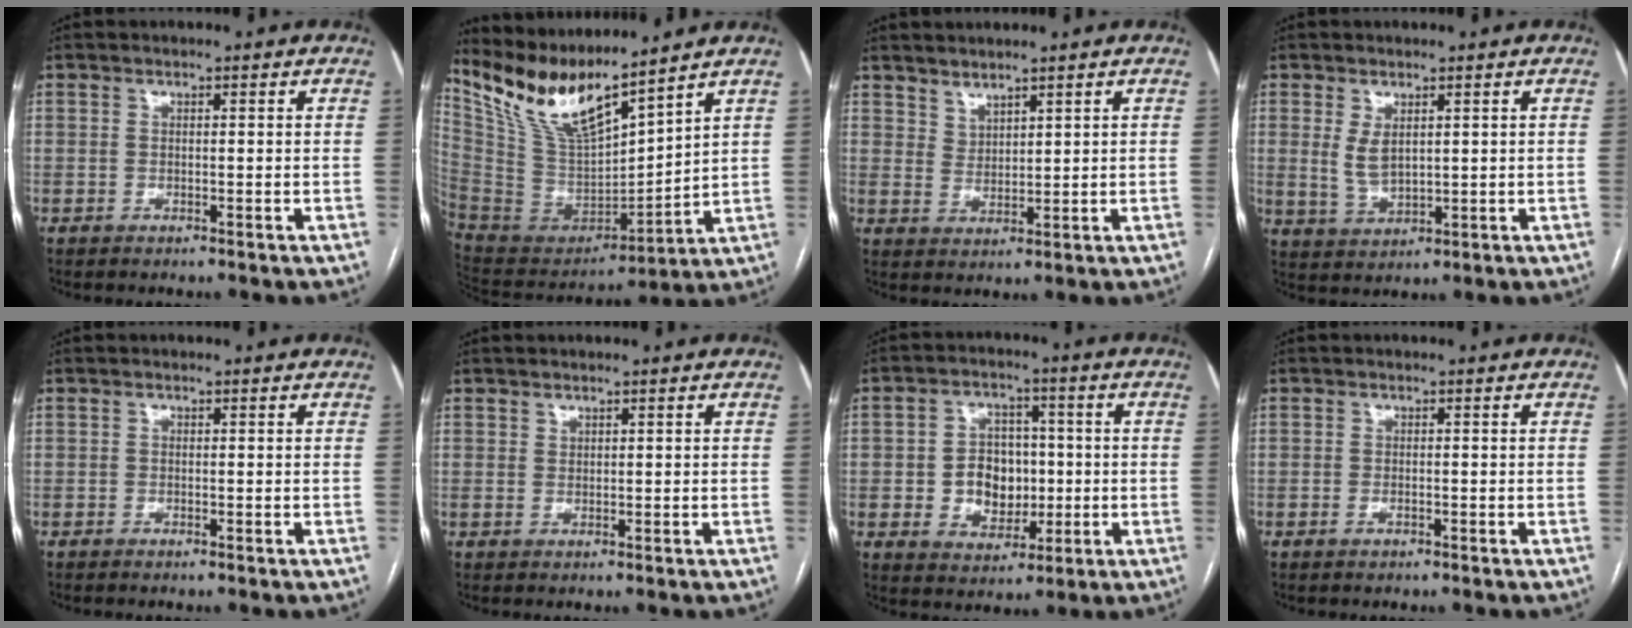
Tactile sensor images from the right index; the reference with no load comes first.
{"total": 15.0, "force": [12.7, 1.7, 7.7], "torque": [-0.158, -0.010, 0.261]}
{"total": 2.9, "force": [2.7, 1.0, 0.5], "torque": [-0.005, -0.001, 0.055]}
{"total": 4.0, "force": [1.2, 2.1, 3.2], "torque": [-0.070, -0.003, 0.036]}
{"total": 0.0}
{"total": 0.7, "force": [0.6, 0.3, 0.1], "torque": [0.004, -0.005, 0.009]}
{"total": 8.5, "force": [-0.6, 6.7, 5.2], "torque": [-0.092, 0.019, -0.002]}
{"total": 1.0, "force": [-0.4, 0.5, 0.7], "torque": [-0.016, -0.001, -0.005]}